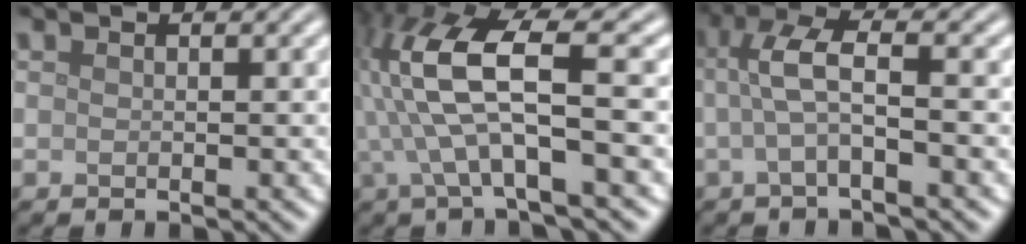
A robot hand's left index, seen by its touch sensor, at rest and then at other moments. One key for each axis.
{"total": 9.3, "fx": 0.7, "fy": 2.7, "fz": 8.8, "tx": -0.189, "ty": 0.015, "tz": 0.011}
{"total": 3.8, "fx": -0.2, "fy": 0.8, "fz": 3.7, "tx": -0.076, "ty": 0.012, "tz": -0.010}